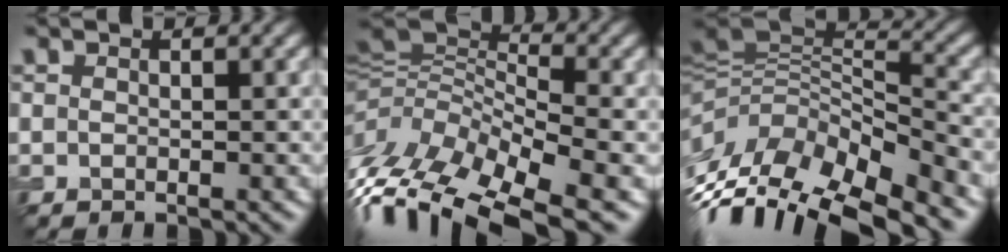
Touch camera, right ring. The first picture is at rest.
{"total": 12.6, "force": [-7.8, 5.1, 8.6], "torque": [-0.184, 0.015, -0.144]}
{"total": 12.7, "force": [-7.9, 5.0, 8.6], "torque": [-0.186, 0.013, -0.127]}